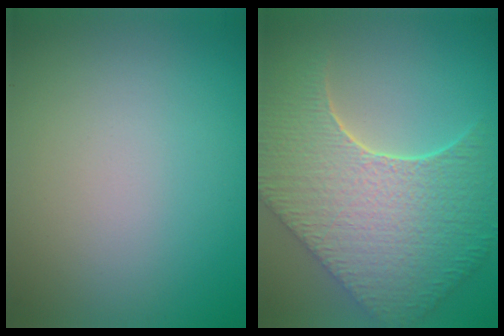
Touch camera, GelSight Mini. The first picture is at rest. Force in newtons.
{"total": 9.8, "press": 7.1, "slide": 6.7}